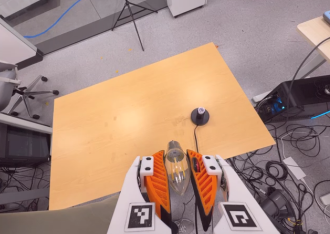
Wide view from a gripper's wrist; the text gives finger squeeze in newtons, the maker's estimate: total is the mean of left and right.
{"total": 18.4, "left": 19.8, "right": 17.1}